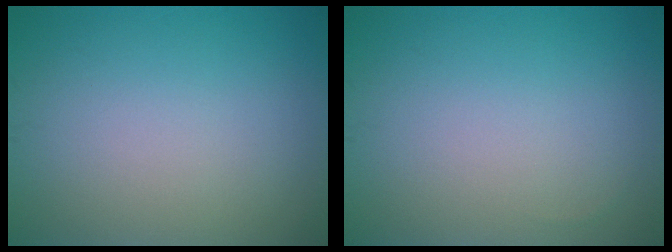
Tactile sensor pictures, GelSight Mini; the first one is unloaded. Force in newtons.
{"total": 0.0}